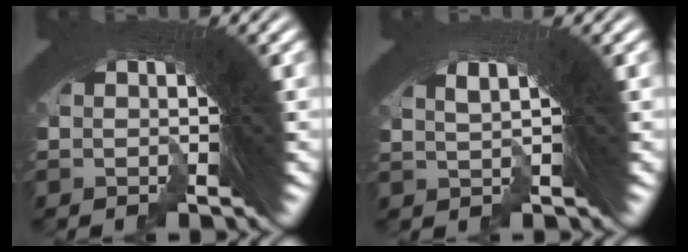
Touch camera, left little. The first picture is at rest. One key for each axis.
{"total": 2.7, "fx": 0.3, "fy": 1.8, "fz": 2.0, "tx": -0.060, "ty": -0.003, "tz": 0.003}